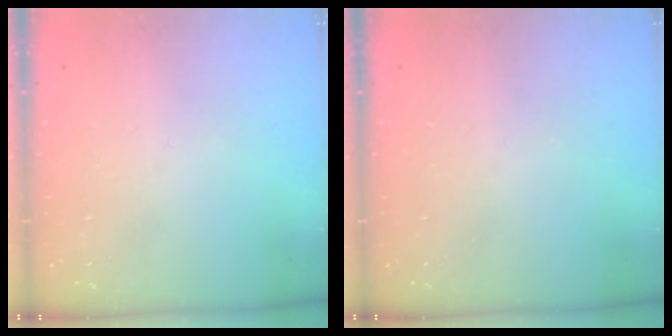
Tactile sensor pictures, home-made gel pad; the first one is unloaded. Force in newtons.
{"total": 0.0}